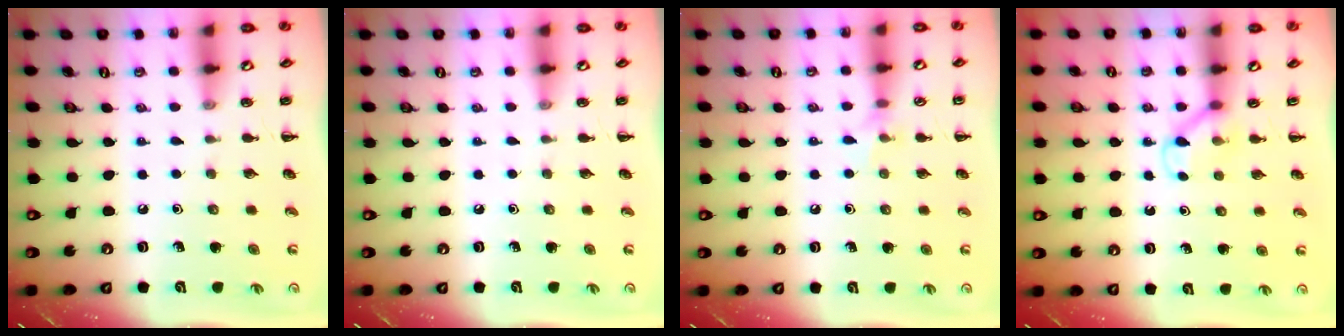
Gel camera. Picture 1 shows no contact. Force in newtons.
{"total": 0.0}
{"total": 5.6, "press": 5.3, "slide": 1.6}
{"total": 5.0, "press": 4.7, "slide": 1.7}